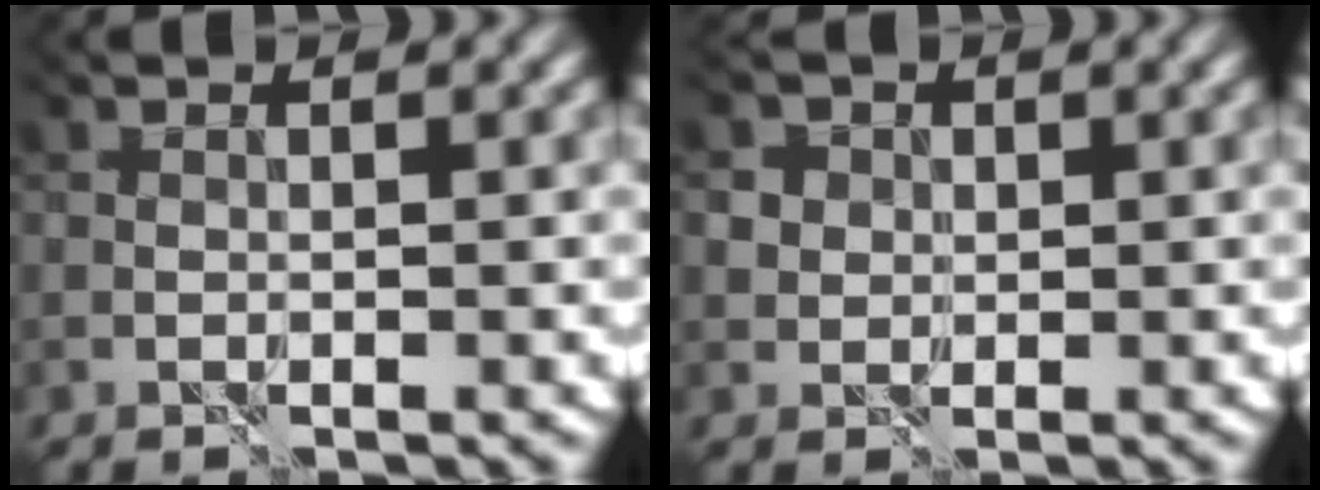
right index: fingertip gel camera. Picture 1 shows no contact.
{"total": 2.8, "force": [1.4, 2.4, 0.5], "torque": [-0.002, 0.011, 0.005]}